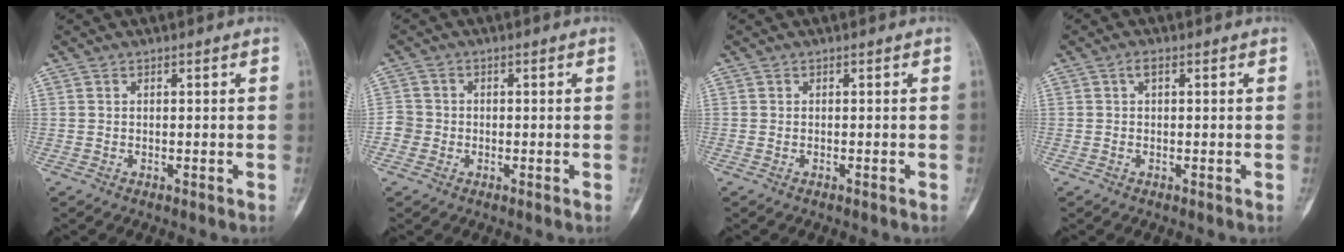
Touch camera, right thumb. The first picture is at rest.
{"total": 2.7, "force": [-0.8, 2.5, 0.2], "torque": [0.010, 0.010, -0.023]}
{"total": 0.0}
{"total": 1.3, "force": [0.3, 0.6, 1.1], "torque": [-0.018, 0.005, 0.003]}